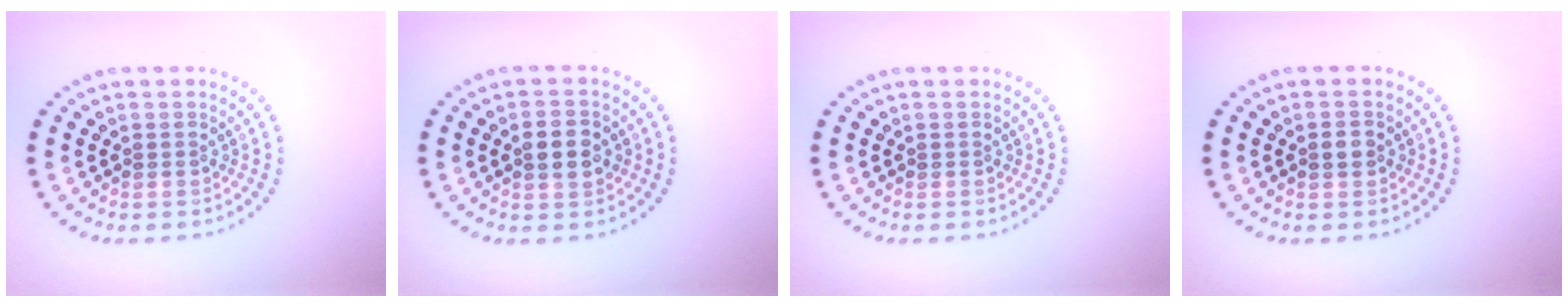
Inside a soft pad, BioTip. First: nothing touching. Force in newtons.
{"total": 2.9, "press": 2.9, "slide": 0.1}
{"total": 0.0}
{"total": 1.1, "press": 1.0, "slide": 0.3}